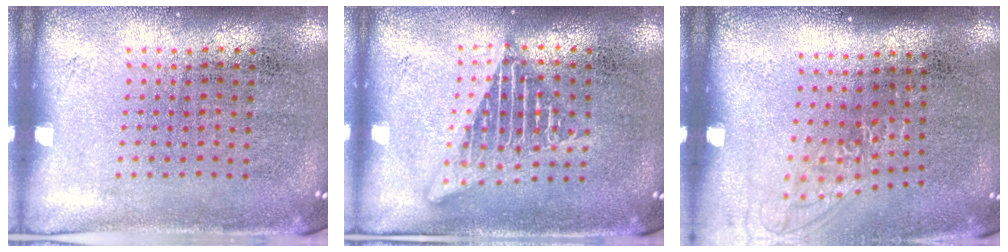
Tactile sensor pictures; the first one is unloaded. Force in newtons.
{"total": 2.2, "press": 2.2, "slide": 0.2}
{"total": 1.2, "press": 1.0, "slide": 0.7}